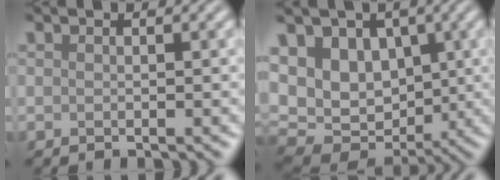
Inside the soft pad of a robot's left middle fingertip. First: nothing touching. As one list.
[{"total": 10.3, "force": [2.7, 7.7, 6.2], "torque": [-0.123, 0.014, 0.048]}]